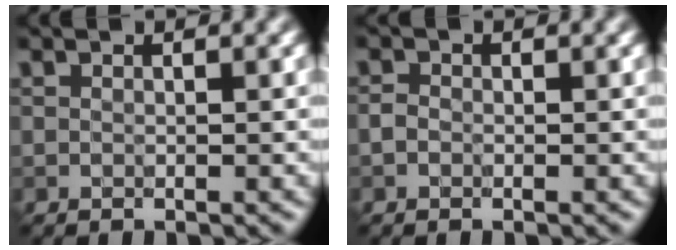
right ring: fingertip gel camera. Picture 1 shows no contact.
{"total": 0.8, "force": [-0.4, 0.6, 0.4], "torque": [-0.006, -0.001, -0.010]}